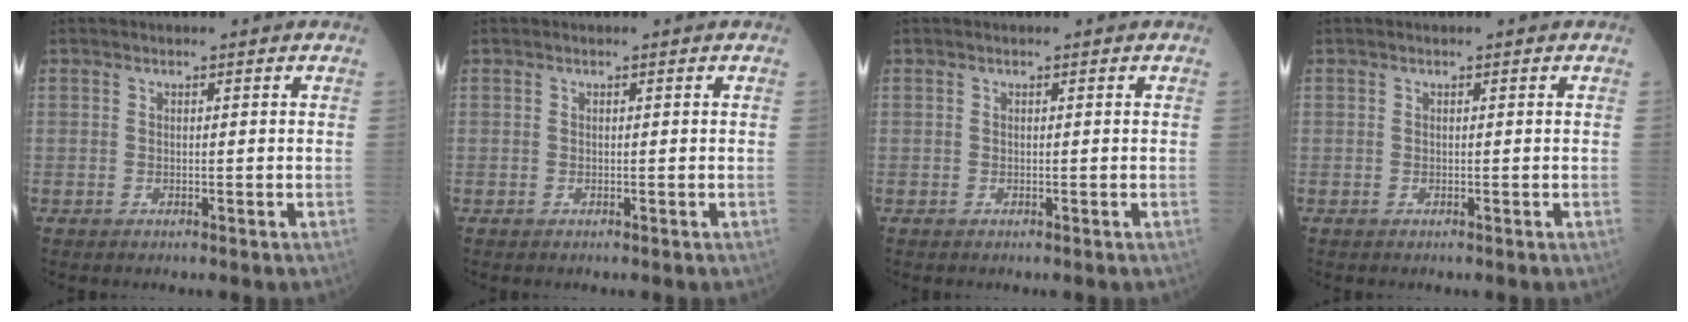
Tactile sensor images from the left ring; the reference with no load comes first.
{"total": 0.0}
{"total": 0.0}
{"total": 0.0}